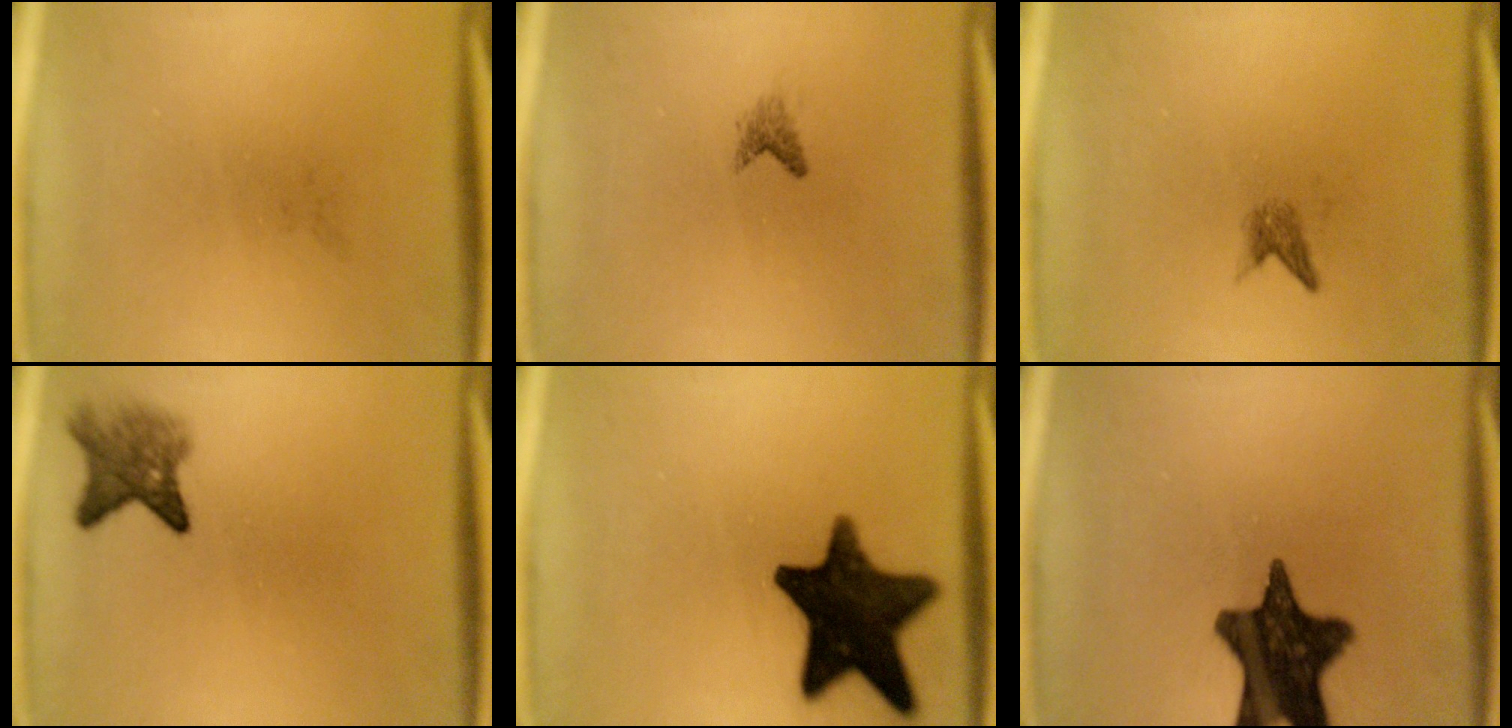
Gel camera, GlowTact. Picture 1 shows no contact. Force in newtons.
{"total": 1.0}
{"total": 1.3}
{"total": 4.3}
{"total": 16.1}
{"total": 14.7}